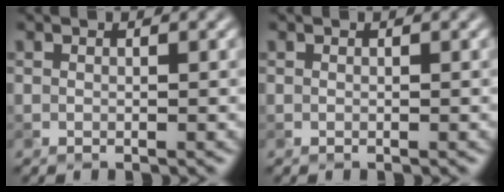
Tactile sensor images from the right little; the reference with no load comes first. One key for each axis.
{"total": 0.0}